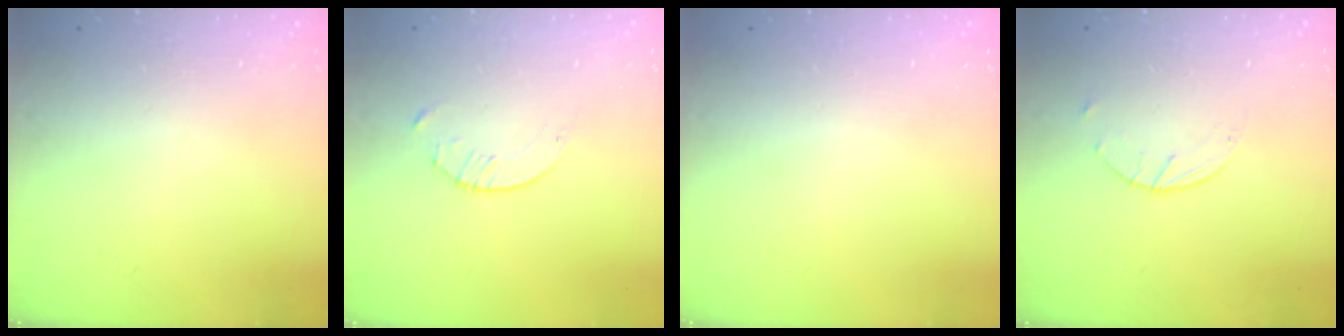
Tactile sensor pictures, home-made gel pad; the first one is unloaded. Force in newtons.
{"total": 2.1, "press": 2.1, "slide": 0.3}
{"total": 0.0}
{"total": 2.6, "press": 2.6, "slide": 0.4}